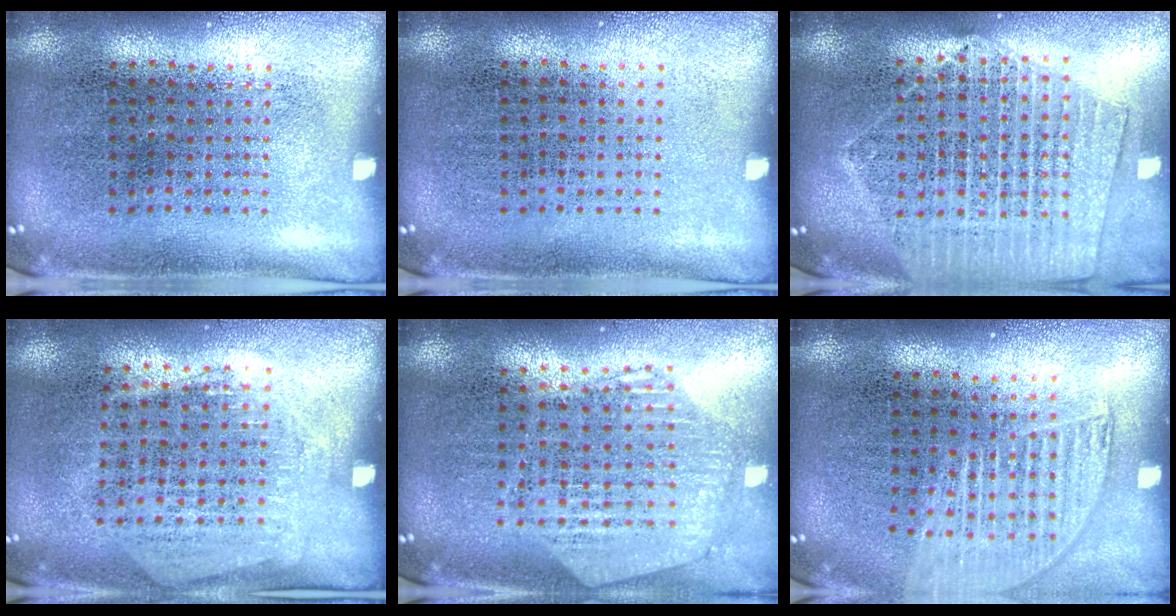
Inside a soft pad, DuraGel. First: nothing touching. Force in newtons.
{"total": 0.0}
{"total": 1.9, "press": 1.7, "slide": 0.7}
{"total": 1.3, "press": 1.1, "slide": 0.6}
{"total": 1.1, "press": 1.1, "slide": 0.2}
{"total": 1.5, "press": 1.3, "slide": 0.7}